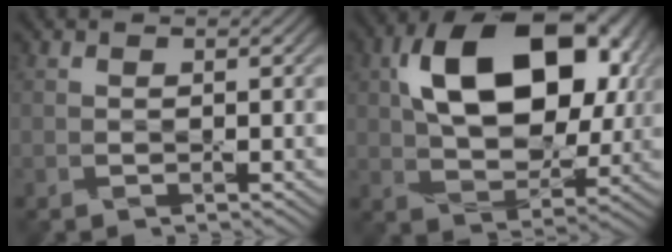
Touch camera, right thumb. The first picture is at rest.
{"total": 16.5, "force": [4.1, 10.2, 12.3], "torque": [-0.219, 0.014, 0.068]}